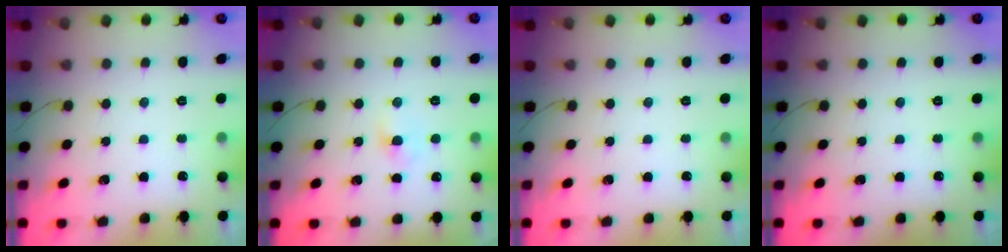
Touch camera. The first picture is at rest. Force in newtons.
{"total": 2.2, "press": 1.9, "slide": 1.1}
{"total": 0.0}
{"total": 0.0}